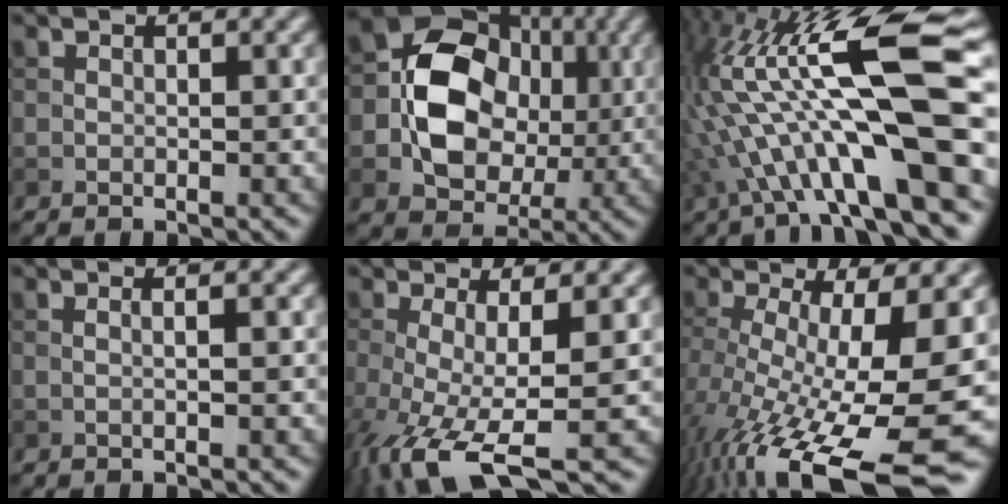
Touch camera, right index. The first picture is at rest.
{"total": 9.5, "force": [-0.4, 7.6, 5.8], "torque": [-0.093, 0.001, -0.010]}
{"total": 16.5, "force": [1.0, 4.3, 15.9], "torque": [-0.288, 0.021, 0.028]}
{"total": 1.4, "force": [0.3, 0.5, 1.2], "torque": [-0.011, -0.004, -0.011]}
{"total": 7.2, "force": [-2.7, 1.9, 6.4], "torque": [-0.133, -0.014, -0.053]}
{"total": 15.2, "force": [-5.0, 4.6, 13.6], "torque": [-0.237, -0.023, -0.071]}